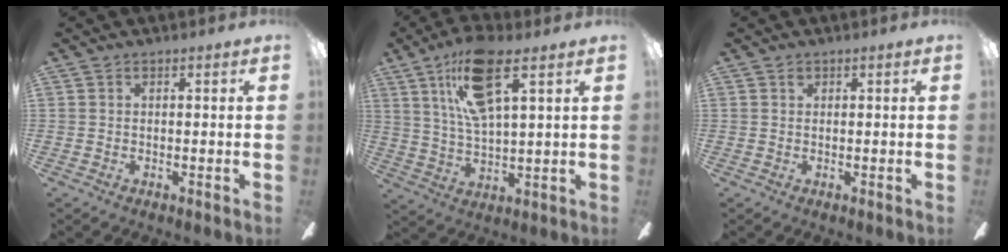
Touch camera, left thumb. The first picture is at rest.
{"total": 14.7, "force": [8.1, 4.9, 11.3], "torque": [-0.212, -0.011, 0.138]}
{"total": 0.7, "force": [0.4, 0.5, 0.3], "torque": [-0.007, 0.002, 0.008]}